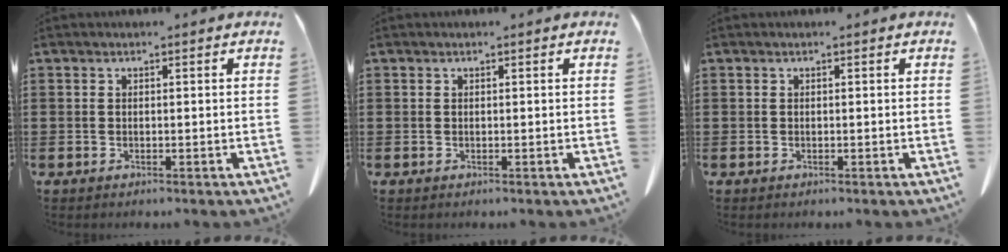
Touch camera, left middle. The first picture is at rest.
{"total": 0.0}
{"total": 0.0}